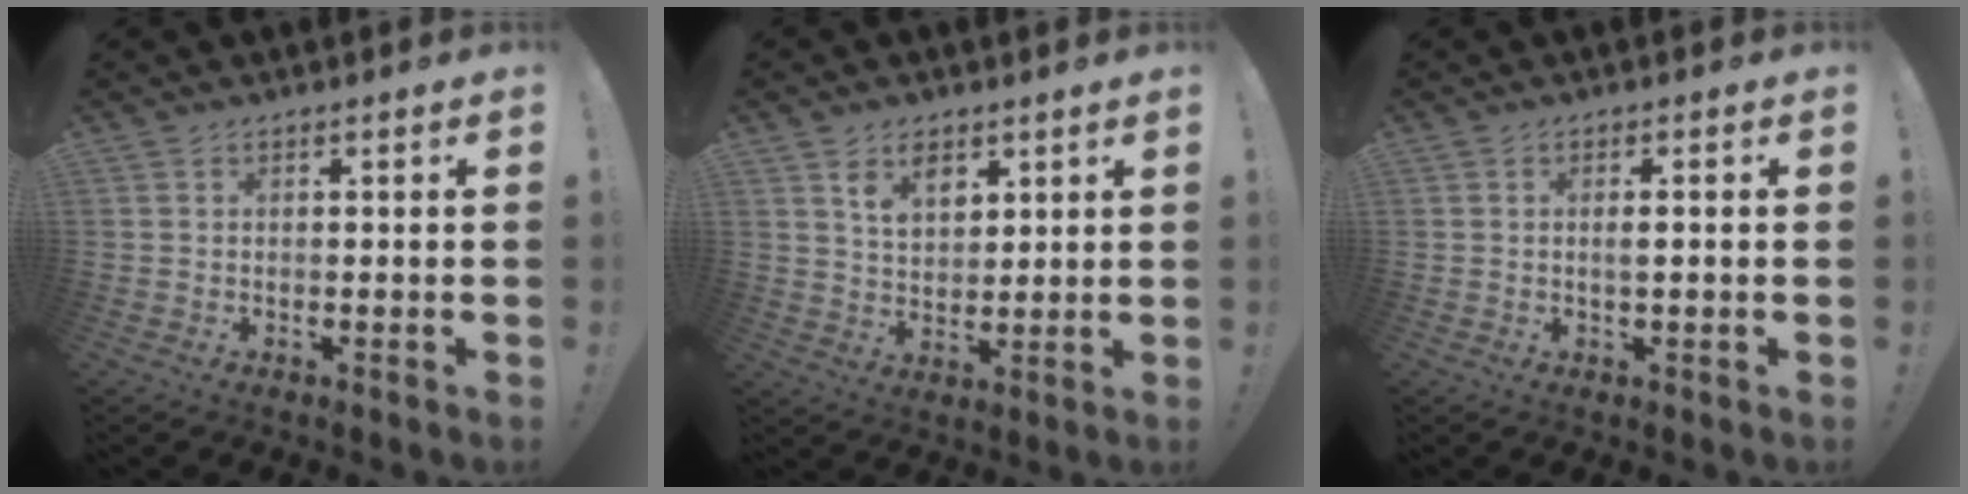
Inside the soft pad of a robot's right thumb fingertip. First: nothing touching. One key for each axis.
{"total": 7.6, "fx": 4.4, "fy": 4.9, "fz": 3.8, "tx": -0.060, "ty": -0.020, "tz": 0.081}
{"total": 1.8, "fx": -0.1, "fy": 0.2, "fz": 1.8, "tx": -0.031, "ty": -0.001, "tz": -0.004}